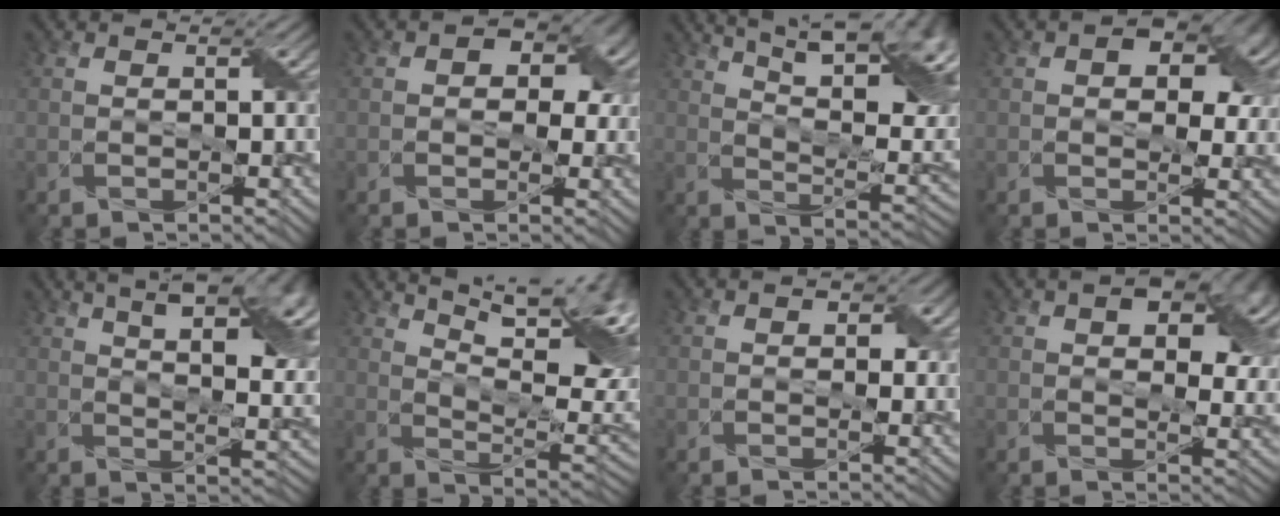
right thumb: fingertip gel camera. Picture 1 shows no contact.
{"total": 5.9, "force": [1.6, 4.3, 3.8], "torque": [-0.040, -0.005, 0.013]}
{"total": 17.7, "force": [9.7, 6.2, 13.4], "torque": [-0.203, 0.026, 0.146]}
{"total": 8.1, "force": [2.8, 5.2, 5.5], "torque": [-0.071, -0.003, 0.040]}
{"total": 13.7, "force": [6.3, 5.7, 10.7], "torque": [-0.155, 0.020, 0.087]}
{"total": 16.1, "force": [8.1, 5.5, 12.8], "torque": [-0.203, 0.026, 0.125]}
{"total": 2.6, "force": [0.5, 1.9, 1.7], "torque": [-0.023, -0.004, 0.009]}
{"total": 10.6, "force": [4.4, 6.1, 7.5], "torque": [-0.102, -0.001, 0.068]}